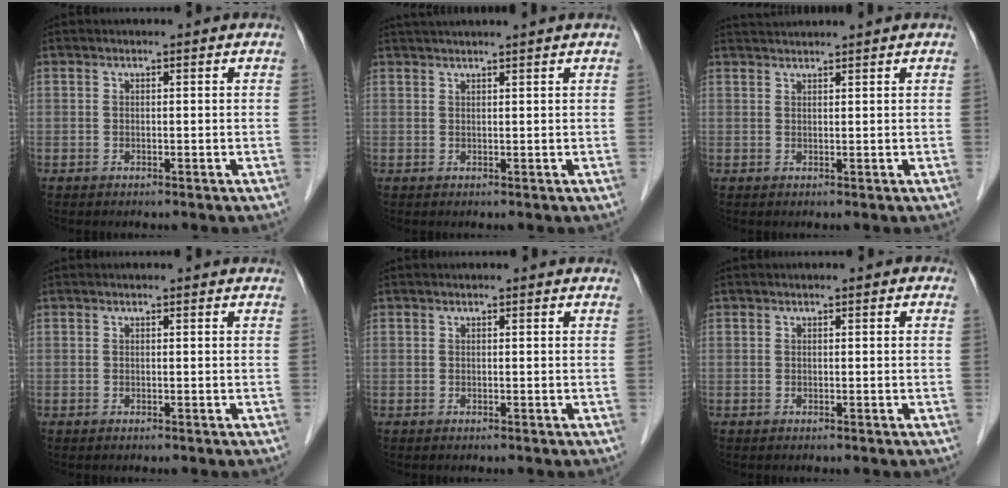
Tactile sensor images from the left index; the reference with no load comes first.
{"total": 6.4, "force": [5.7, -1.0, 2.8], "torque": [-0.036, 0.032, 0.077]}
{"total": 2.8, "force": [2.7, -0.7, 0.5], "torque": [-0.007, 0.021, 0.056]}
{"total": 1.6, "force": [1.6, 0.1, 0.3], "torque": [-0.012, 0.006, 0.012]}
{"total": 1.7, "force": [1.6, 0.3, 0.4], "torque": [-0.012, 0.008, 0.012]}
{"total": 0.5, "force": [0.3, 0.3, 0.3], "torque": [-0.007, 0.001, 0.001]}